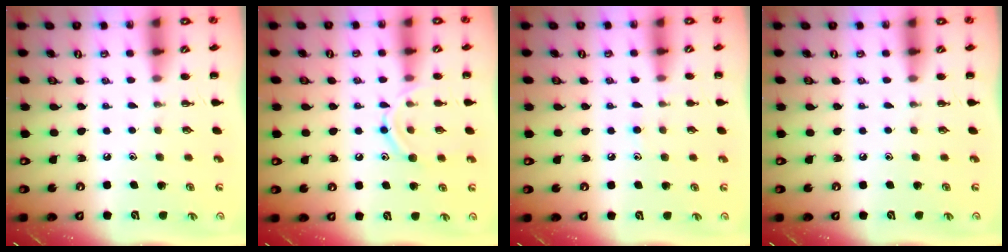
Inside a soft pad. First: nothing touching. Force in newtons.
{"total": 11.6, "press": 11.5, "slide": 1.4}
{"total": 6.7, "press": 6.3, "slide": 2.3}
{"total": 0.0}